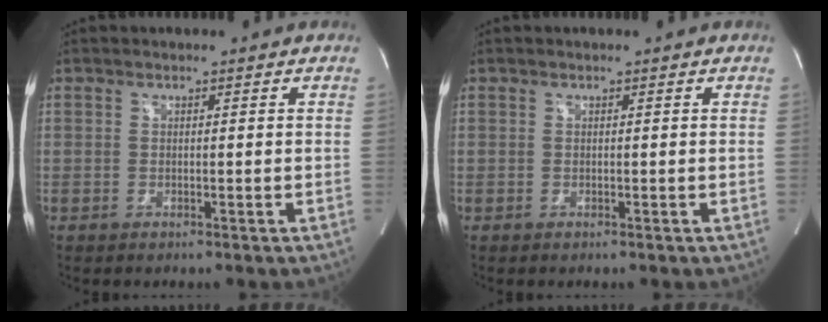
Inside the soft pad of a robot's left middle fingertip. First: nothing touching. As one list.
[{"total": 0.0}]